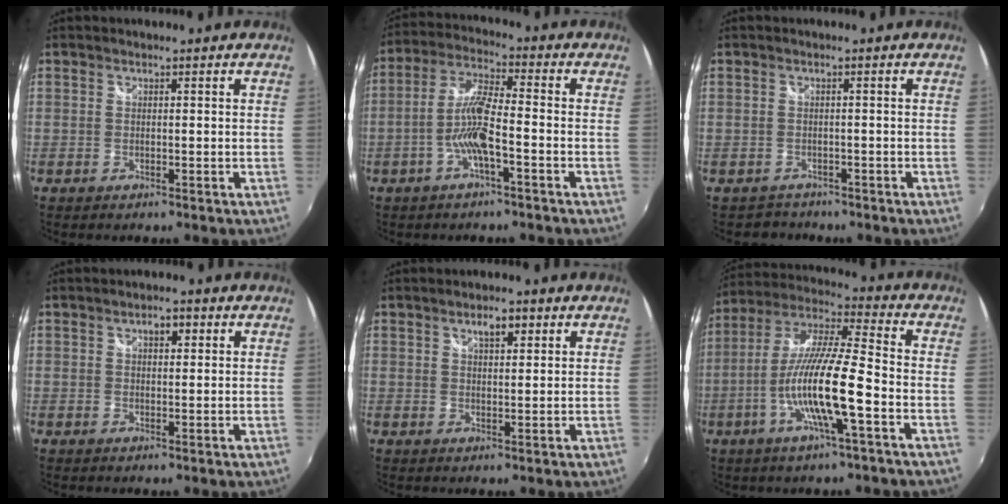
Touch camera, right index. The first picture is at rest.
{"total": 8.0, "force": [-3.0, 1.0, 7.4], "torque": [-0.159, 0.007, -0.056]}
{"total": 2.5, "force": [-1.8, 1.7, -0.5], "torque": [0.004, 0.008, -0.029]}
{"total": 2.6, "force": [1.0, 1.4, 1.9], "torque": [-0.027, 0.009, 0.014]}
{"total": 3.5, "force": [1.9, 1.5, 2.5], "torque": [-0.038, 0.008, 0.031]}
{"total": 15.0, "force": [-5.1, 1.3, 14.1], "torque": [-0.268, -0.007, -0.099]}